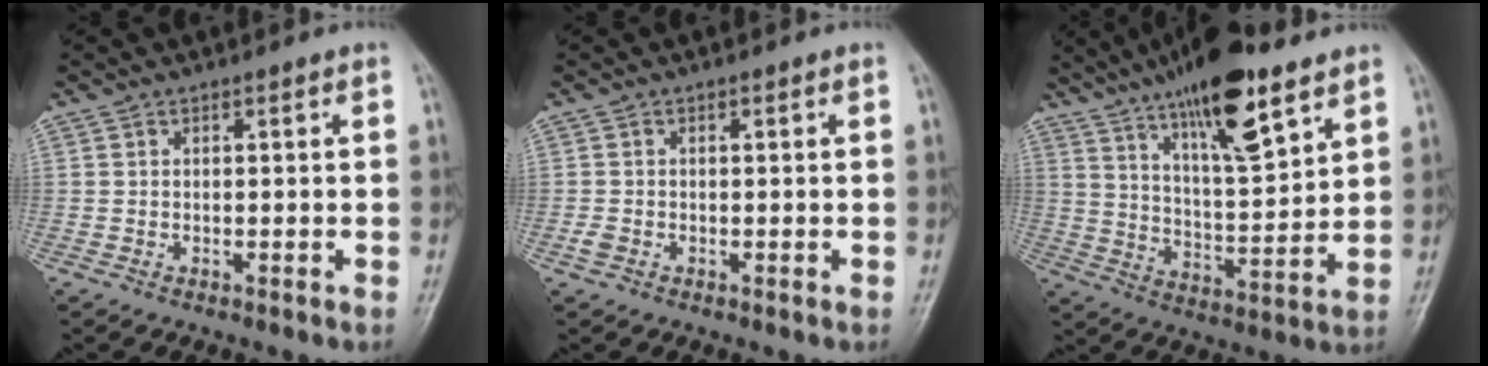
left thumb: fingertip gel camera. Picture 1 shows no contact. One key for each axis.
{"total": 1.5, "fx": -0.4, "fy": 1.1, "fz": 0.8, "tx": -0.015, "ty": 0.000, "tz": -0.010}
{"total": 18.3, "fx": 11.6, "fy": 5.0, "fz": 13.2, "tx": -0.198, "ty": -0.052, "tz": 0.200}